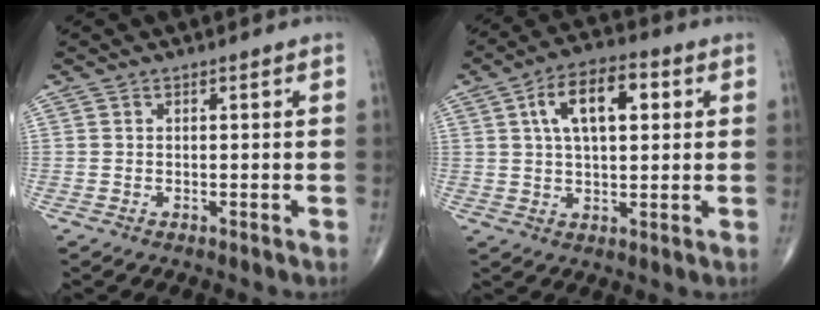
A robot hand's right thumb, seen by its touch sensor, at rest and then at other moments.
{"total": 11.8, "force": [3.4, 5.8, 9.7], "torque": [-0.153, 0.011, 0.051]}